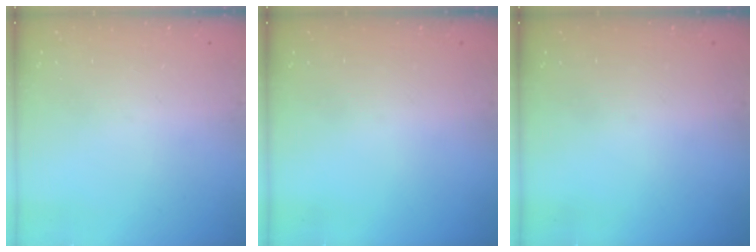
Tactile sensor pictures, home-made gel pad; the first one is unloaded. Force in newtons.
{"total": 0.0}
{"total": 0.0}